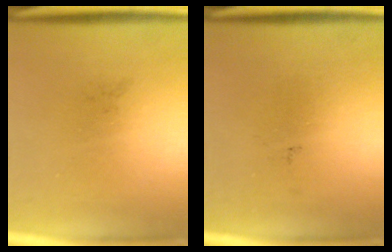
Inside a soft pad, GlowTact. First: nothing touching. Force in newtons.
{"total": 0.0}